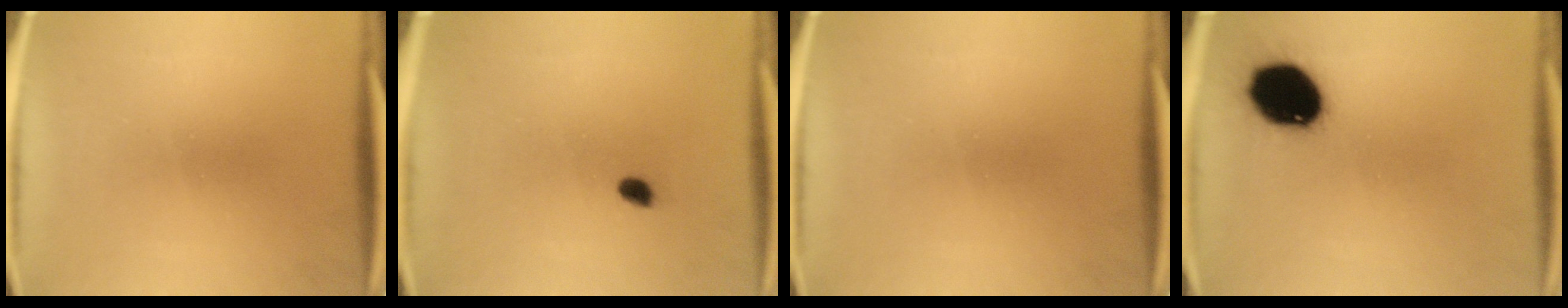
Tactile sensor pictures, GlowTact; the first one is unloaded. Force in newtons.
{"total": 1.6}
{"total": 0.0}
{"total": 15.6}